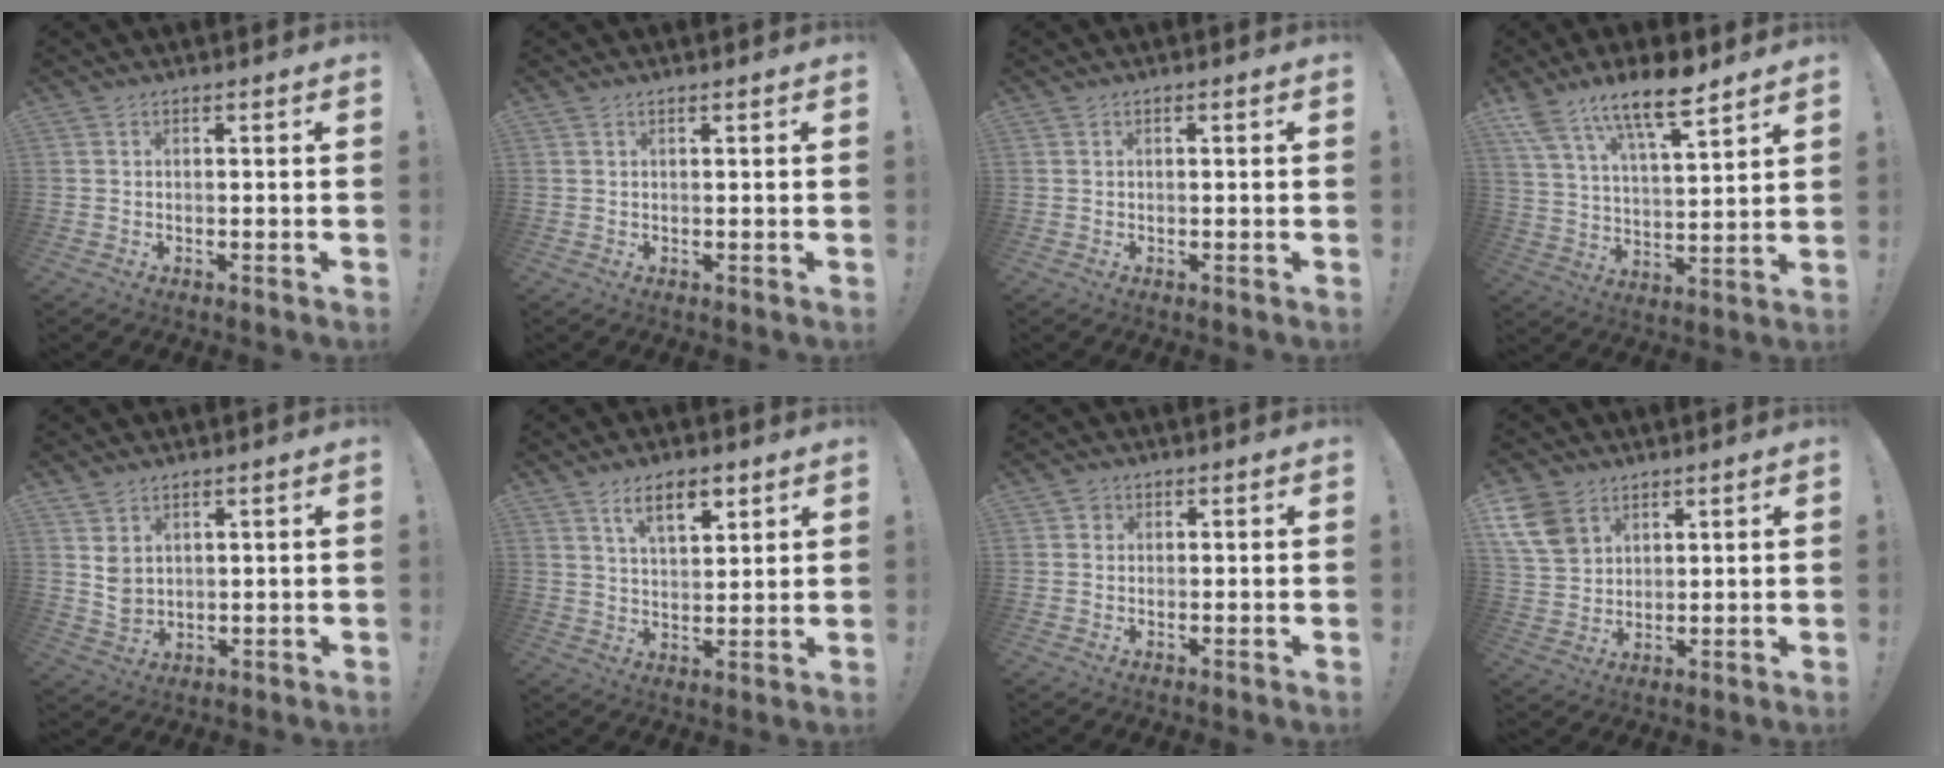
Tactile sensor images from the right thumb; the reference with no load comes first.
{"total": 0.6, "force": [0.5, 0.1, 0.2], "torque": [-0.003, 0.001, 0.010]}
{"total": 0.0}
{"total": 13.5, "force": [10.4, 3.6, 7.8], "torque": [-0.153, -0.060, 0.184]}
{"total": 5.2, "force": [2.6, 3.7, 2.4], "torque": [-0.030, -0.011, 0.051]}
{"total": 9.2, "force": [5.4, 4.1, 6.2], "torque": [-0.096, -0.014, 0.095]}
{"total": 1.7, "force": [0.4, 1.6, 0.3], "torque": [-0.007, 0.004, 0.007]}
{"total": 10.6, "force": [6.1, 7.6, 4.3], "torque": [-0.073, -0.023, 0.125]}